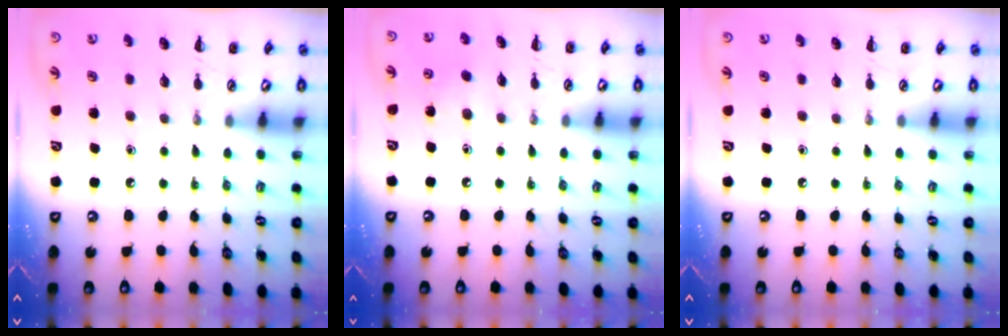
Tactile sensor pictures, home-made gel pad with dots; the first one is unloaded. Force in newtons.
{"total": 6.2, "press": 6.0, "slide": 1.5}
{"total": 0.0}